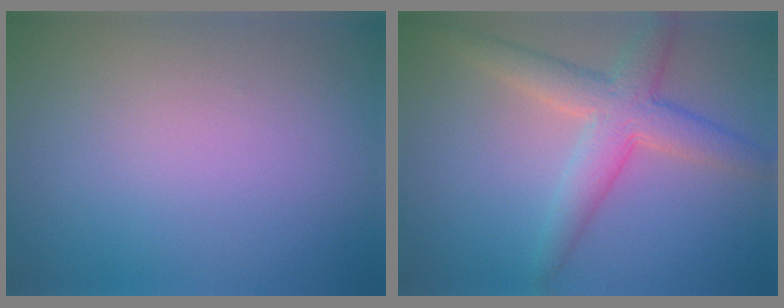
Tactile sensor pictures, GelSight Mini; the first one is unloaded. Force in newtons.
{"total": 5.1, "press": 5.1, "slide": 0.2}